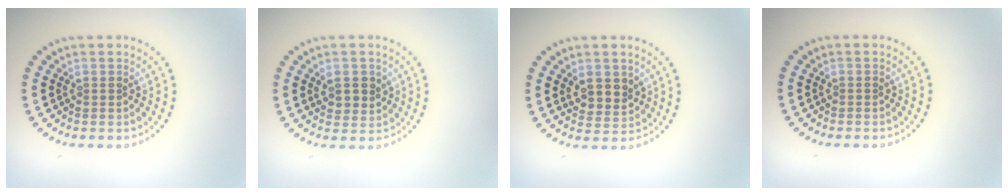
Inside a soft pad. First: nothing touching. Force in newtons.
{"total": 2.3, "press": 2.2, "slide": 0.7}
{"total": 2.7, "press": 2.4, "slide": 1.1}
{"total": 0.0}